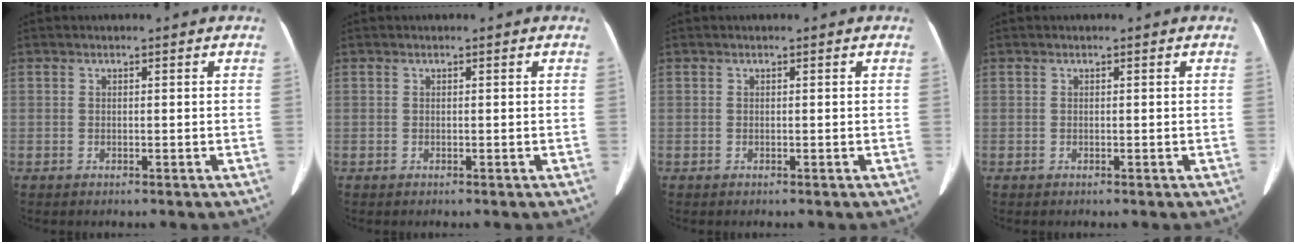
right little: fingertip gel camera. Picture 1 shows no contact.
{"total": 0.0}
{"total": 0.0}
{"total": 0.0}